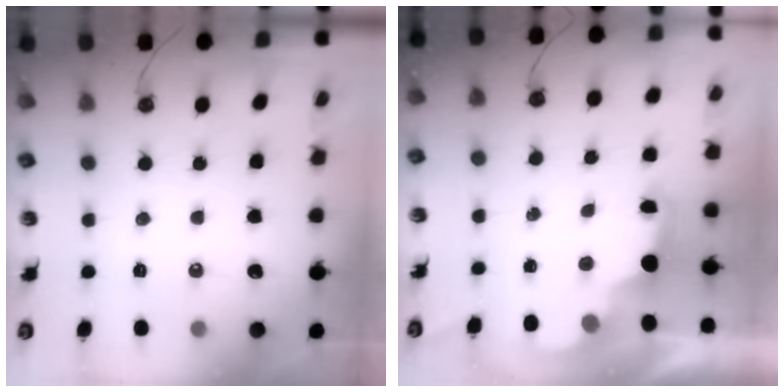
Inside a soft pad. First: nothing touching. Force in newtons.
{"total": 2.2, "press": 2.1, "slide": 0.7}